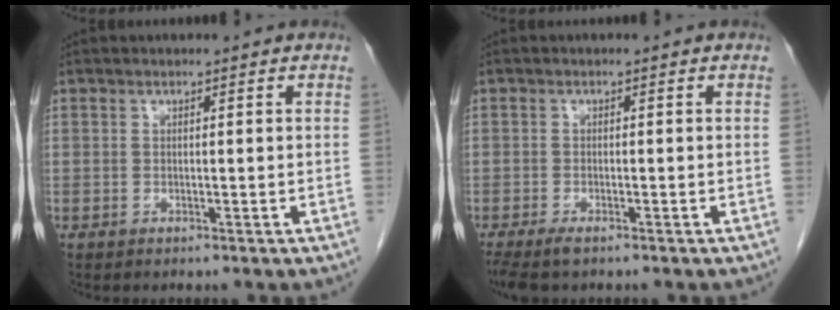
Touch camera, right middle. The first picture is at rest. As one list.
[{"total": 3.6, "force": [-2.7, 0.9, 2.2], "torque": [-0.041, -0.011, -0.044]}]